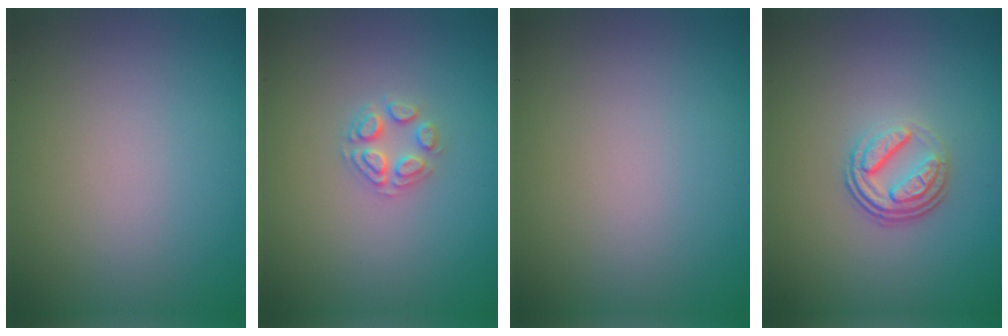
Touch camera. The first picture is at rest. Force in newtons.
{"total": 2.2, "press": 2.2, "slide": 0.2}
{"total": 0.0}
{"total": 3.7, "press": 2.6, "slide": 2.6}